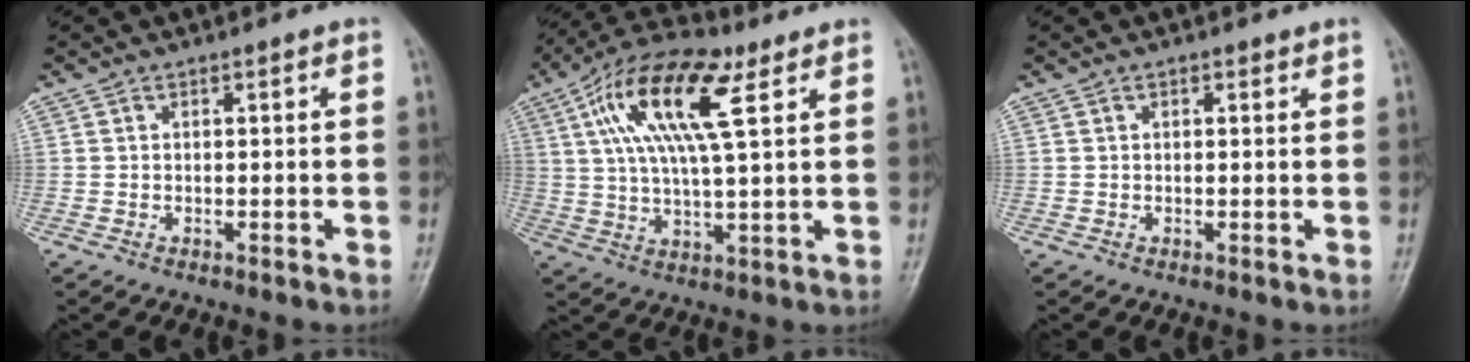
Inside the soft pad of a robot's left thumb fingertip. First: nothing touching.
{"total": 16.2, "force": [6.3, 5.3, 14.0], "torque": [-0.261, 0.008, 0.106]}
{"total": 0.7, "force": [0.5, 0.4, 0.4], "torque": [-0.003, -0.002, 0.004]}